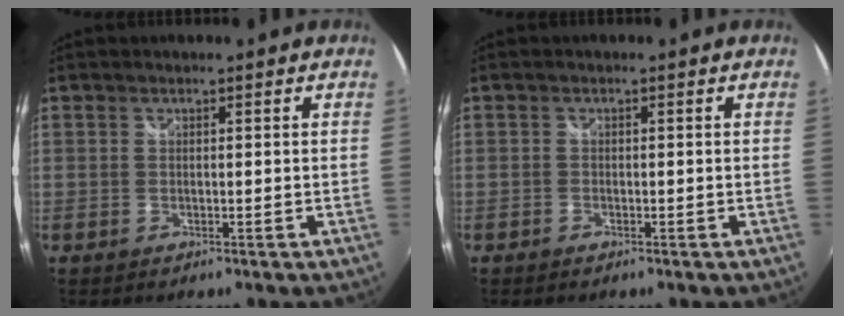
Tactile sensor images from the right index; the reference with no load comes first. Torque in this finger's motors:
{"motor_torque": [0.03, -0.02, 0.04, 0.00]}